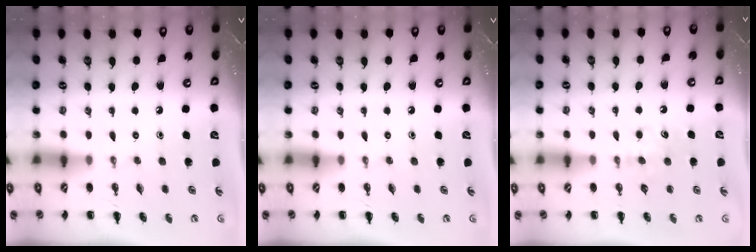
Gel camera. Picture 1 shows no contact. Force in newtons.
{"total": 0.0}
{"total": 5.0, "press": 4.8, "slide": 1.5}